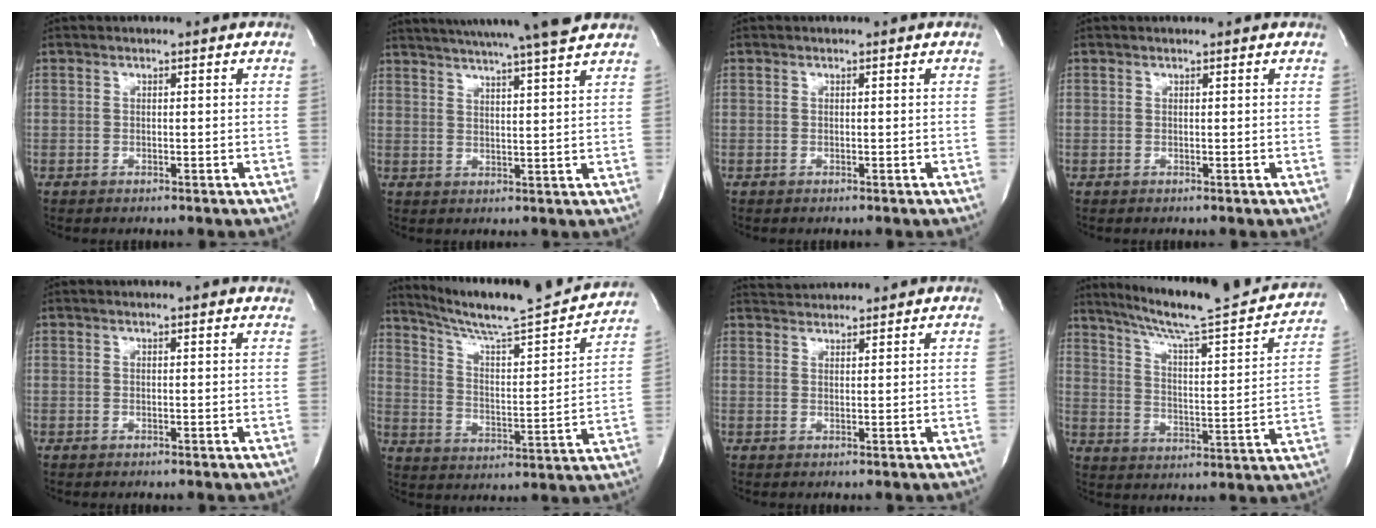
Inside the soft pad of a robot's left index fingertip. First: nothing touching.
{"total": 16.6, "force": [14.6, -0.8, 8.0], "torque": [-0.139, -0.005, 0.197]}
{"total": 0.0}
{"total": 0.6, "force": [0.5, -0.1, 0.2], "torque": [-0.009, -0.003, 0.008]}
{"total": 4.3, "force": [4.1, 0.1, 1.3], "torque": [-0.018, 0.006, 0.027]}
{"total": 21.1, "force": [19.3, 0.8, 8.5], "torque": [-0.136, -0.035, 0.275]}
{"total": 4.0, "force": [4.0, -0.1, 0.2], "torque": [-0.012, 0.024, 0.068]}
{"total": 23.3, "force": [20.6, 1.9, 10.8], "torque": [-0.166, -0.031, 0.277]}